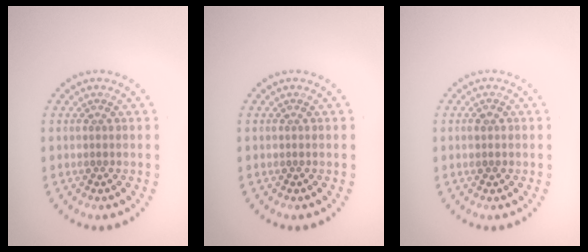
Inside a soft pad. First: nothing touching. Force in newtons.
{"total": 0.0}
{"total": 1.0, "press": 1.0, "slide": 0.1}